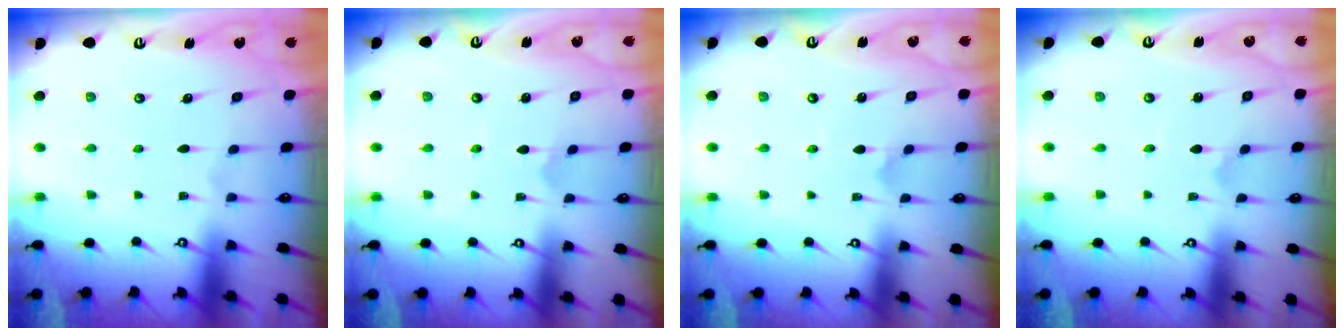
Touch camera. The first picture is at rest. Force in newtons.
{"total": 2.4, "press": 2.4, "slide": 0.2}
{"total": 1.9, "press": 1.9, "slide": 0.1}
{"total": 0.0}